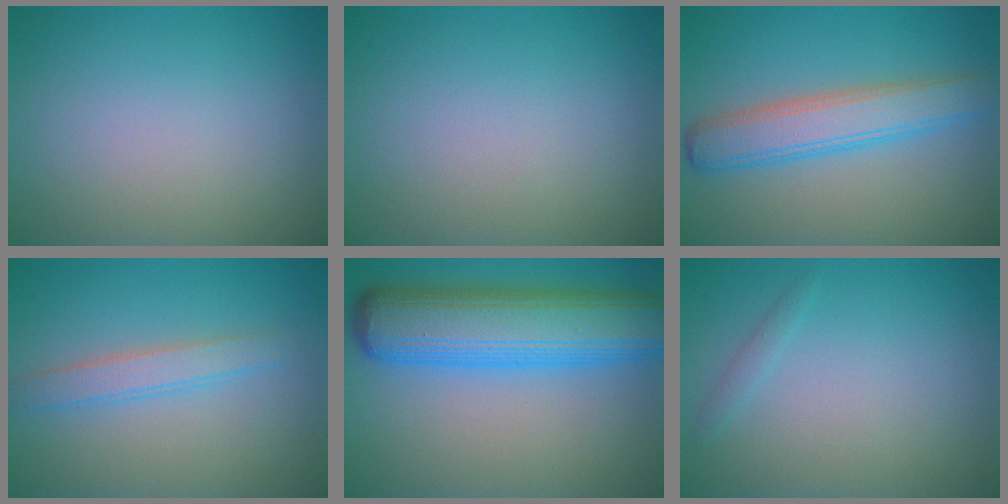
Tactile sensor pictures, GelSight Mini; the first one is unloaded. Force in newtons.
{"total": 0.0}
{"total": 5.0, "press": 5.0, "slide": 0.2}
{"total": 2.4, "press": 2.4, "slide": 0.1}
{"total": 10.5, "press": 10.5, "slide": 0.4}
{"total": 0.8, "press": 0.8, "slide": 0.1}